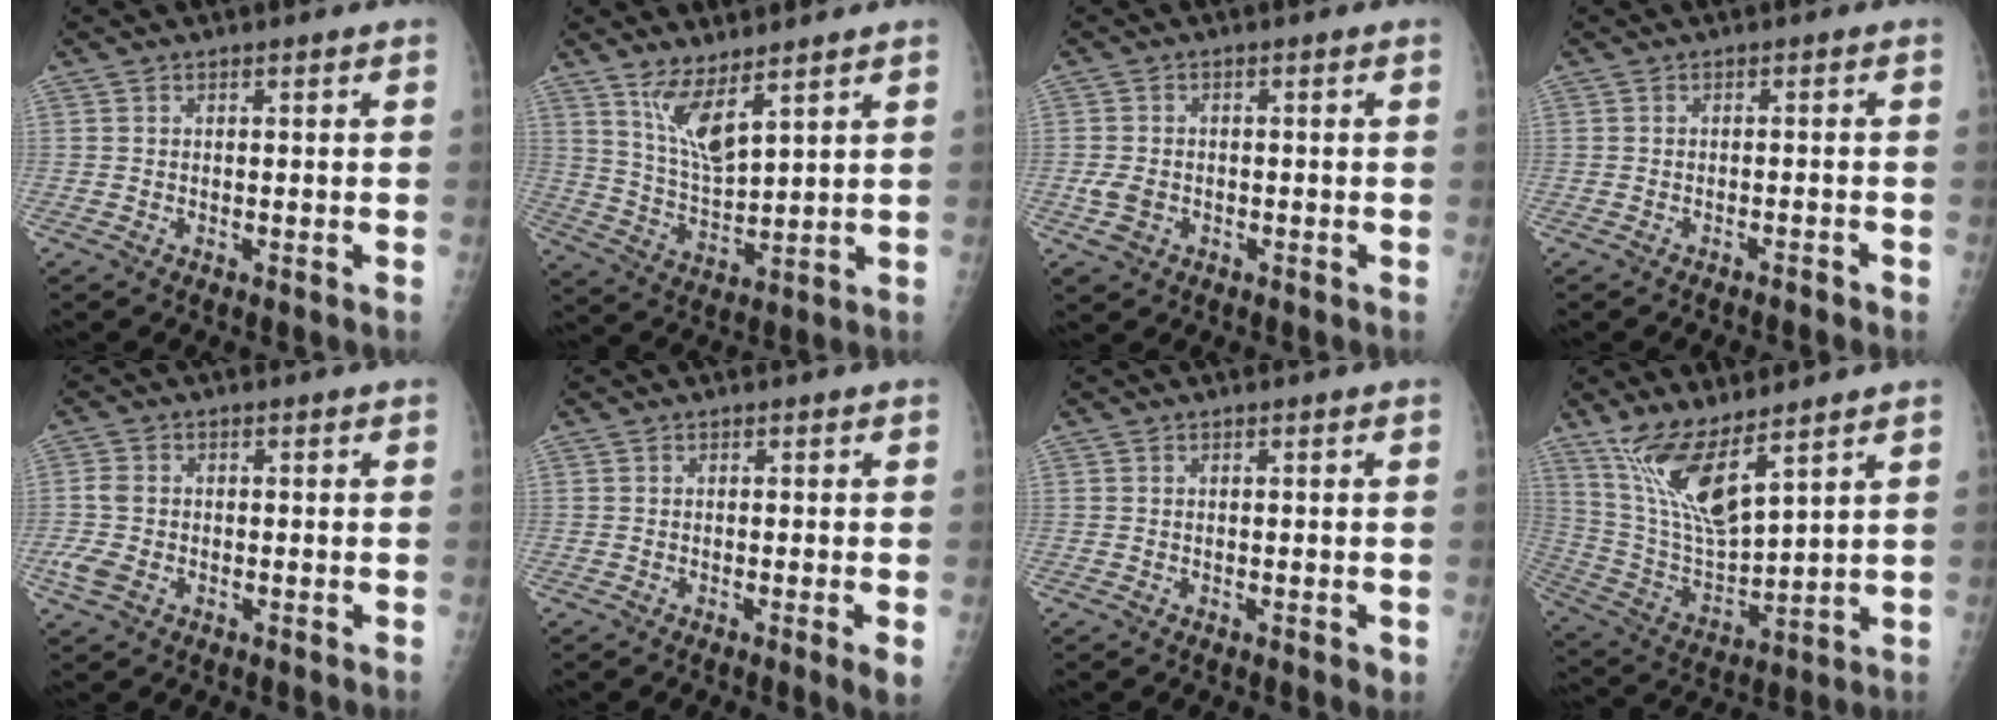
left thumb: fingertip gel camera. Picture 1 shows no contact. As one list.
[{"total": 7.9, "force": [5.4, 1.9, 5.5], "torque": [-0.105, -0.046, 0.117]}, {"total": 3.4, "force": [-1.1, 2.7, 1.9], "torque": [-0.032, 0.002, -0.016]}, {"total": 2.0, "force": [-1.7, 0.3, 1.0], "torque": [-0.022, 0.011, -0.016]}, {"total": 4.5, "force": [-1.2, 3.2, 2.9], "torque": [-0.077, 0.007, -0.023]}, {"total": 2.4, "force": [-0.6, 0.0, 2.4], "torque": [-0.040, -0.008, -0.011]}, {"total": 1.0, "force": [-0.3, 0.4, 0.9], "torque": [-0.009, -0.002, -0.003]}, {"total": 12.8, "force": [8.6, 3.1, 9.0], "torque": [-0.170, -0.051, 0.189]}]